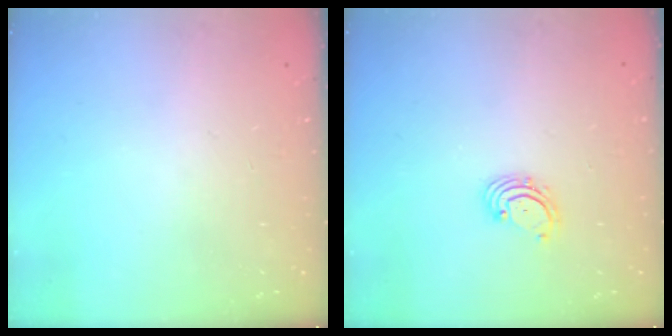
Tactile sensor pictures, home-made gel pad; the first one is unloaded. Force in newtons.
{"total": 1.8, "press": 1.7, "slide": 0.7}